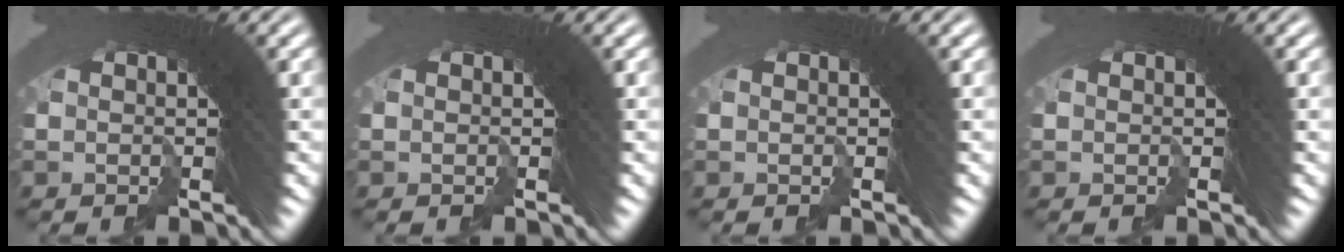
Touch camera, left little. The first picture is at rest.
{"total": 0.0}
{"total": 0.0}
{"total": 0.0}